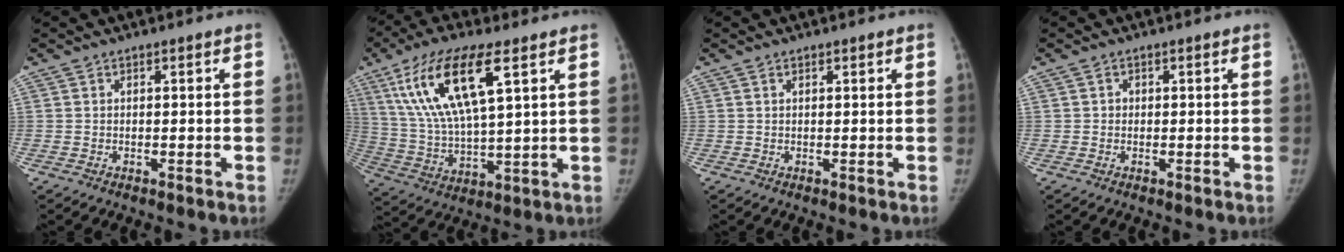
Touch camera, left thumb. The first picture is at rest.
{"total": 17.6, "force": [7.6, 5.4, 14.9], "torque": [-0.289, -0.022, 0.148]}
{"total": 0.0}
{"total": 0.7, "force": [-0.1, 0.7, 0.0], "torque": [0.011, -0.002, -0.003]}